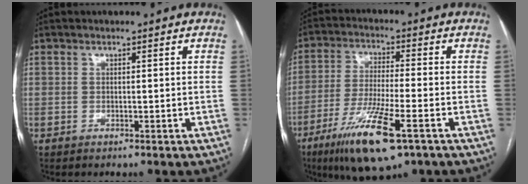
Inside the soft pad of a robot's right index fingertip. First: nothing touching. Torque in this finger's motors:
{"motor_torque": [1.27, -0.54, 0.48, 0.12]}